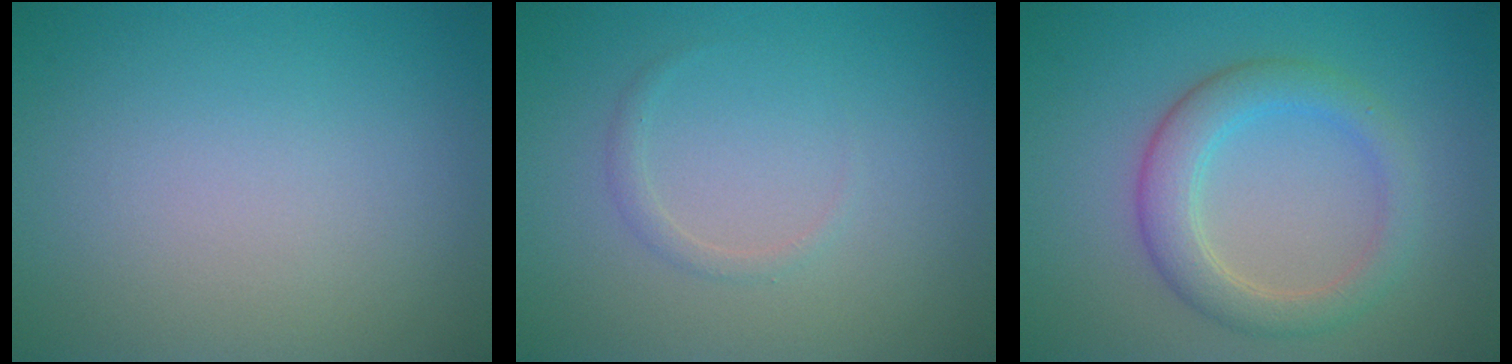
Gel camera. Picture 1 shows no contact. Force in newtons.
{"total": 0.8, "press": 0.8, "slide": 0.2}
{"total": 3.9, "press": 3.9, "slide": 0.2}